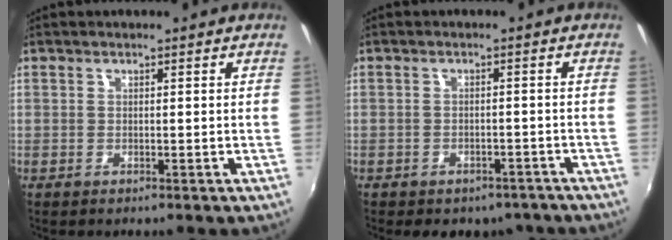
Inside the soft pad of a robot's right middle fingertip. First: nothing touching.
{"total": 8.9, "force": [-6.8, 4.8, 3.3], "torque": [-0.073, -0.007, -0.076]}